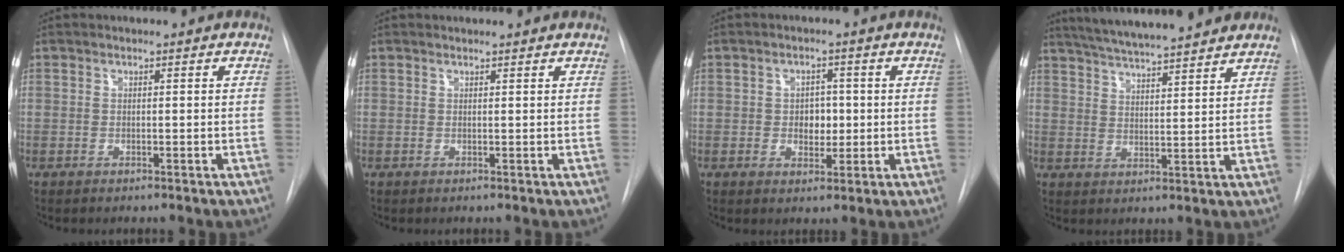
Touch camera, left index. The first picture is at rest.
{"total": 1.6, "force": [1.6, -0.1, 0.2], "torque": [-0.008, 0.007, 0.016]}
{"total": 3.4, "force": [-0.5, 2.4, 2.3], "torque": [-0.027, -0.001, -0.003]}
{"total": 14.4, "force": [12.6, 1.0, 6.9], "torque": [-0.118, 0.014, 0.190]}